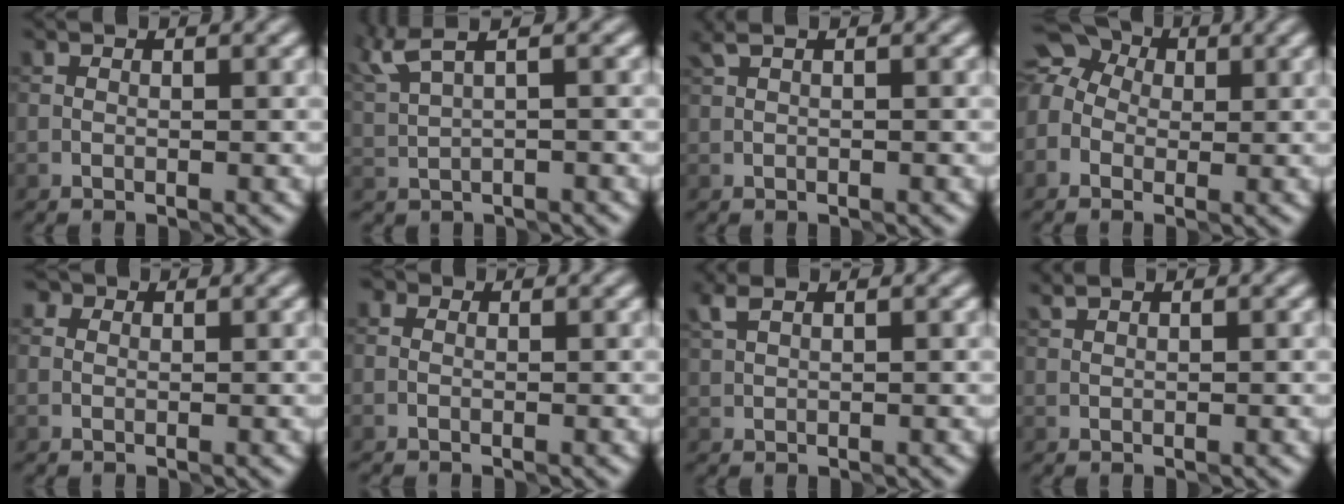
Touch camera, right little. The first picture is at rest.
{"total": 4.0, "force": [3.0, 1.0, 2.5], "torque": [-0.060, 0.011, 0.059]}
{"total": 0.7, "force": [0.4, 0.0, 0.6], "torque": [-0.012, 0.005, 0.010]}
{"total": 7.7, "force": [1.4, 6.3, 4.2], "torque": [-0.080, 0.041, -0.018]}
{"total": 1.1, "force": [0.5, 1.0, 0.3], "torque": [-0.006, 0.002, -0.005]}
{"total": 1.1, "force": [-0.2, 1.0, 0.5], "torque": [-0.005, 0.004, -0.014]}
{"total": 1.4, "force": [1.2, 0.3, 0.7], "torque": [-0.015, 0.010, 0.027]}
{"total": 0.6, "force": [0.6, 0.0, 0.1], "torque": [-0.004, 0.008, 0.011]}